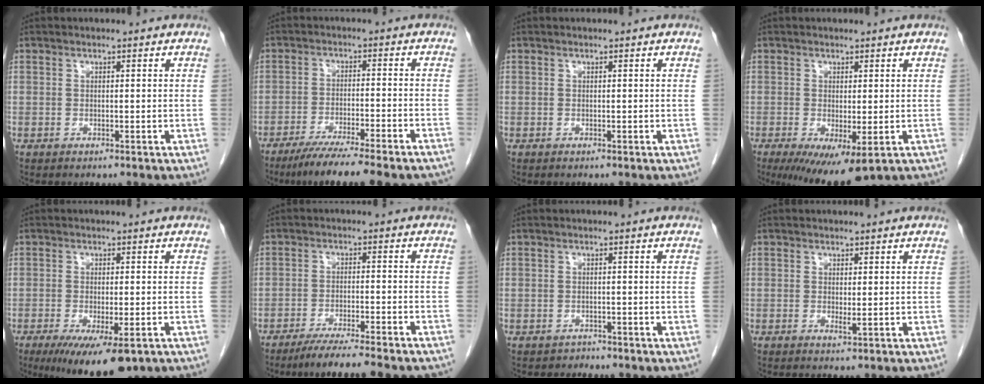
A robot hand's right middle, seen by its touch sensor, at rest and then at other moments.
{"total": 14.2, "force": [-11.7, 0.3, 8.0], "torque": [-0.108, -0.032, -0.180]}
{"total": 0.0}
{"total": 8.4, "force": [-3.7, 2.4, 7.1], "torque": [-0.110, -0.025, -0.051]}
{"total": 10.2, "force": [-6.4, 2.6, 7.5], "torque": [-0.115, -0.025, -0.096]}
{"total": 12.6, "force": [-10.9, -0.1, 6.4], "torque": [-0.073, -0.023, -0.163]}
{"total": 1.3, "force": [-1.1, 0.4, -0.4], "torque": [0.001, -0.002, -0.021]}
{"total": 0.6, "force": [0.0, -0.1, 0.5], "torque": [-0.014, -0.005, 0.001]}